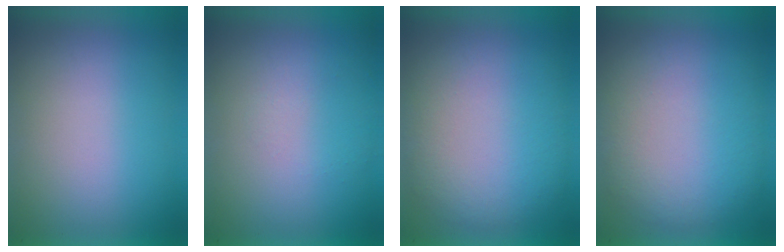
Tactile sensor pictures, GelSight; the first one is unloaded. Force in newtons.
{"total": 1.1}
{"total": 2.2}
{"total": 2.2}